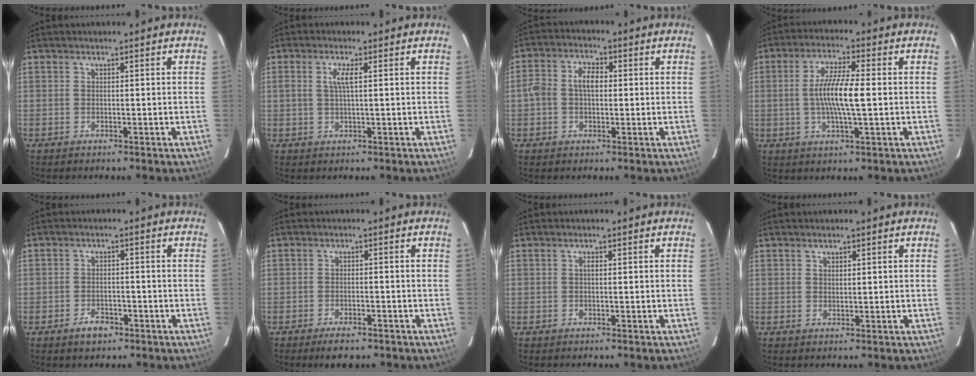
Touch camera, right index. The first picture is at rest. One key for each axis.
{"total": 2.8, "fx": 0.6, "fy": 0.4, "fz": 2.7, "tx": -0.054, "ty": 0.002, "tz": 0.012}
{"total": 5.5, "fx": 0.0, "fy": 3.7, "fz": 4.2, "tx": -0.079, "ty": 0.018, "tz": -0.001}
{"total": 8.7, "fx": -0.3, "fy": 1.1, "fz": 8.6, "tx": -0.163, "ty": 0.000, "tz": -0.007}
{"total": 3.7, "fx": -2.3, "fy": 2.3, "fz": 1.6, "tx": -0.032, "ty": 0.008, "tz": -0.033}
{"total": 4.5, "fx": -3.4, "fy": 1.7, "fz": 2.5, "tx": -0.054, "ty": -0.007, "tz": -0.050}
{"total": 0.6, "fx": 0.0, "fy": 0.2, "fz": 0.6, "tx": -0.011, "ty": 0.004, "tz": -0.002}
{"total": 1.0, "fx": 0.6, "fy": 0.6, "fz": 0.5, "tx": -0.006, "ty": 0.002, "tz": 0.011}